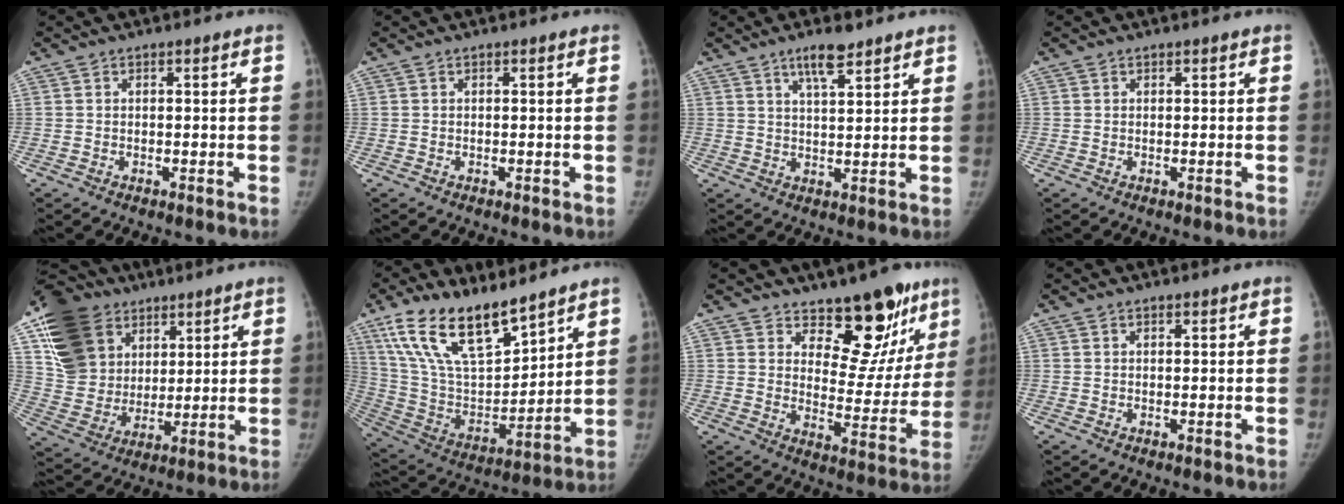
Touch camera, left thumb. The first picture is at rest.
{"total": 0.0}
{"total": 5.8, "force": [4.1, 1.5, 3.8], "torque": [-0.057, -0.024, 0.070]}
{"total": 0.0}
{"total": 19.7, "force": [9.1, 15.2, 8.7], "torque": [-0.145, -0.009, 0.174]}
{"total": 19.9, "force": [13.8, 7.8, 12.0], "torque": [-0.189, -0.063, 0.271]}
{"total": 14.7, "force": [10.3, 7.4, 7.5], "torque": [-0.025, -0.074, 0.150]}
{"total": 0.6, "force": [0.5, 0.3, 0.2], "torque": [-0.005, -0.004, 0.008]}